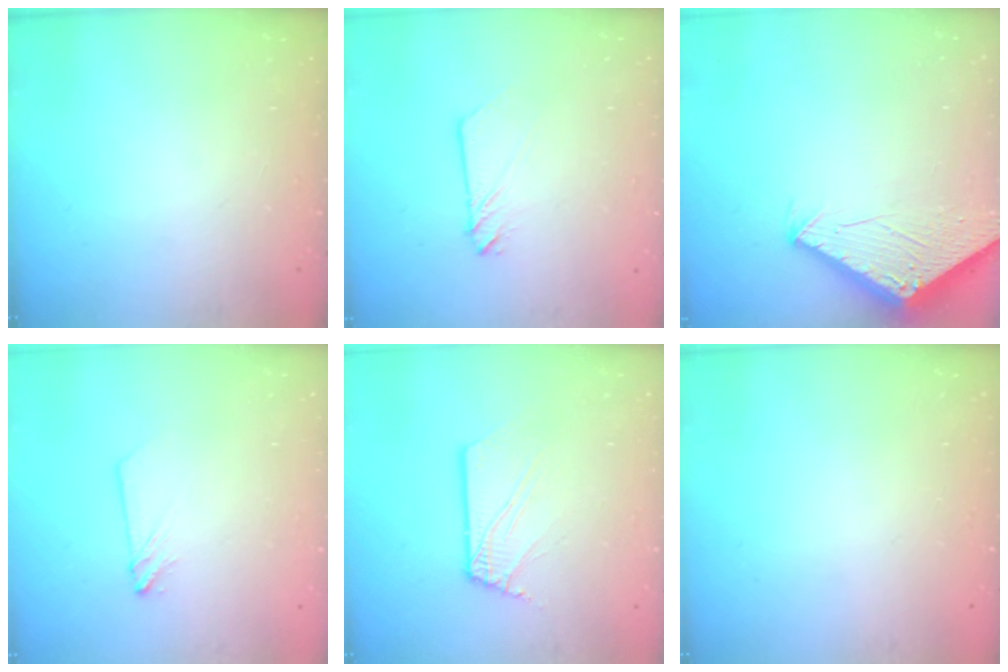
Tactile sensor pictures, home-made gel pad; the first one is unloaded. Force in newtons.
{"total": 2.4, "press": 2.4, "slide": 0.2}
{"total": 2.8, "press": 2.8, "slide": 0.2}
{"total": 2.8, "press": 2.8, "slide": 0.3}
{"total": 2.5, "press": 2.5, "slide": 0.3}
{"total": 0.0}